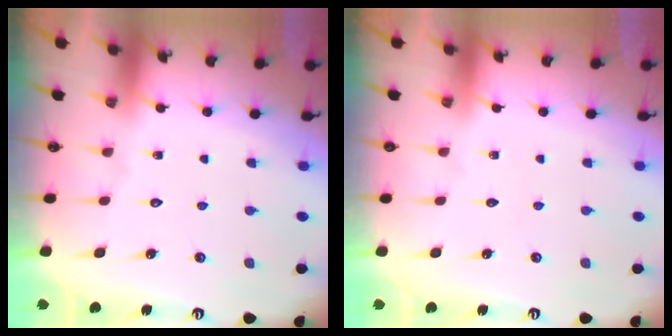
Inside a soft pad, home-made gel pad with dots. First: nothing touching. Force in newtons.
{"total": 0.0}